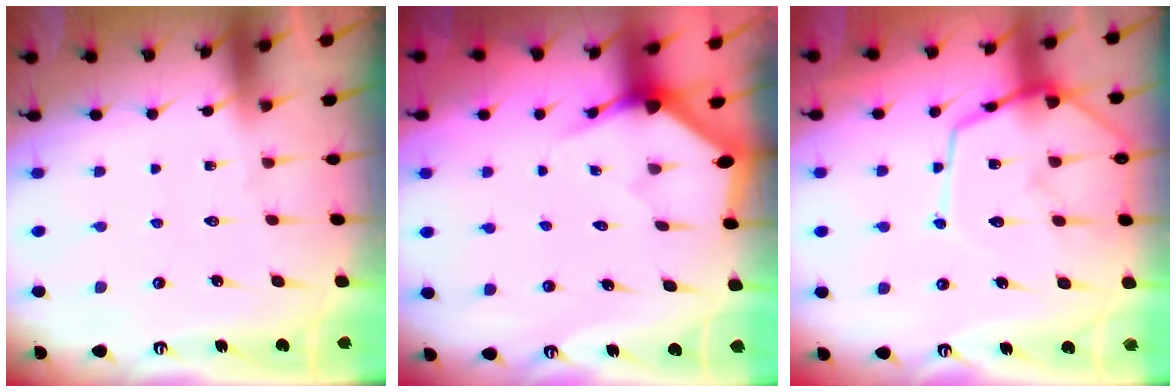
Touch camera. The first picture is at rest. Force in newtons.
{"total": 3.4, "press": 3.4, "slide": 0.1}
{"total": 13.7, "press": 13.7, "slide": 1.3}